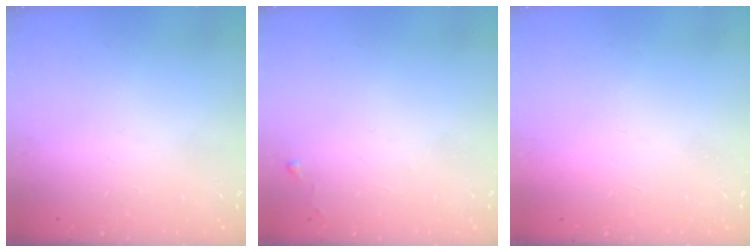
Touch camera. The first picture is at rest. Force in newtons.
{"total": 3.3, "press": 3.3, "slide": 0.5}
{"total": 1.5, "press": 1.5, "slide": 0.1}